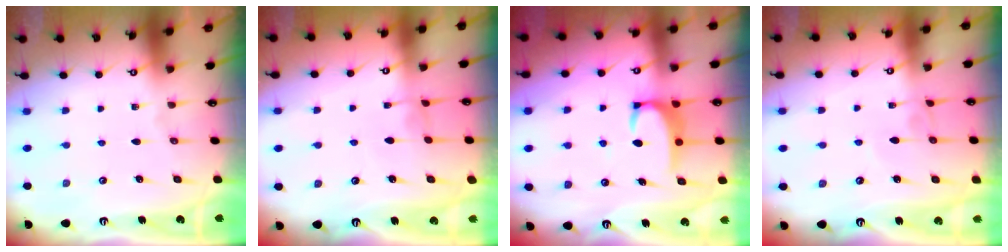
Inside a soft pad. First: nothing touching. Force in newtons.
{"total": 1.4, "press": 1.3, "slide": 0.4}
{"total": 3.4, "press": 3.4, "slide": 0.3}
{"total": 1.6, "press": 1.6, "slide": 0.1}